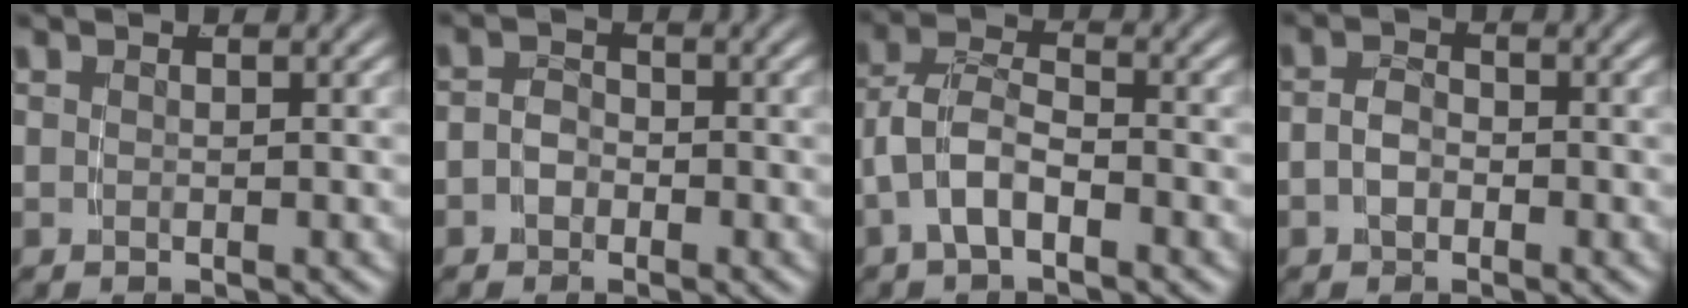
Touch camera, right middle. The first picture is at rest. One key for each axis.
{"total": 2.5, "fx": -1.2, "fy": 2.0, "fz": 0.9, "tx": -0.026, "ty": -0.014, "tz": -0.018}
{"total": 4.6, "fx": -1.6, "fy": 2.9, "fz": 3.2, "tx": -0.069, "ty": -0.021, "tz": -0.022}
{"total": 2.4, "fx": -1.0, "fy": 1.7, "fz": 1.3, "tx": -0.035, "ty": -0.009, "tz": -0.014}